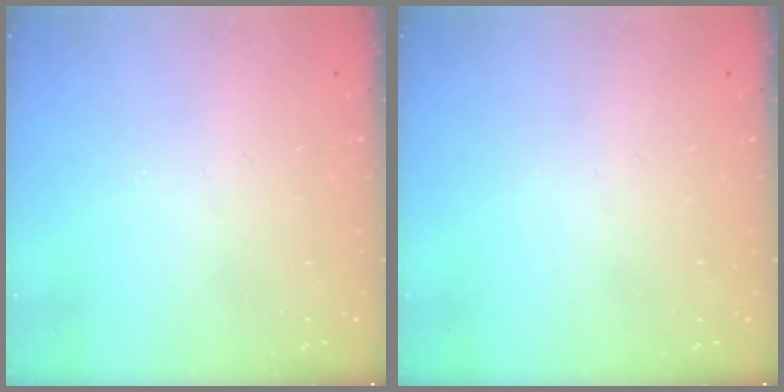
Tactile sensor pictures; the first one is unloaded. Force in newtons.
{"total": 0.0}